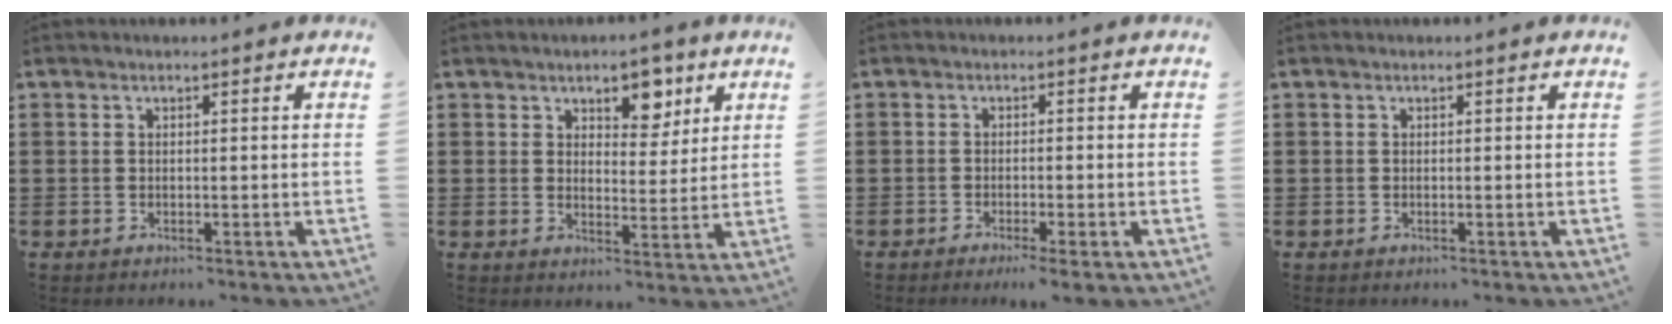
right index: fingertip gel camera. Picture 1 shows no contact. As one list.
[{"total": 5.5, "force": [4.0, 3.0, 2.4], "torque": [-0.039, -0.005, 0.066]}, {"total": 1.6, "force": [-1.2, -0.3, 0.9], "torque": [-0.016, -0.005, -0.022]}, {"total": 0.0}]